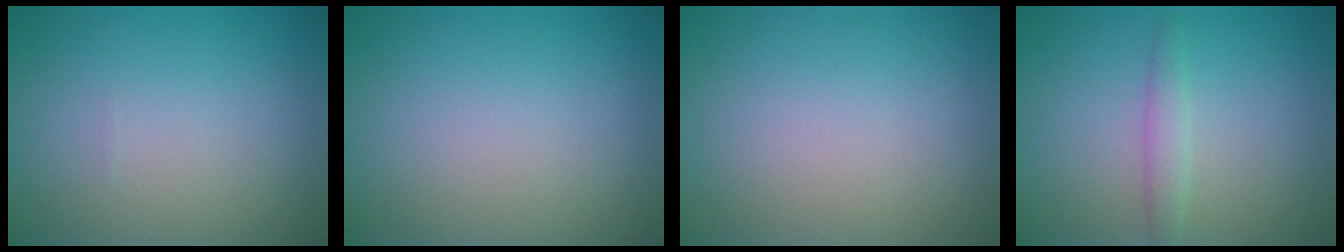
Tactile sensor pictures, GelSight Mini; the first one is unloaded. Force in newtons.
{"total": 0.0}
{"total": 0.0}
{"total": 1.6, "press": 1.6, "slide": 0.0}